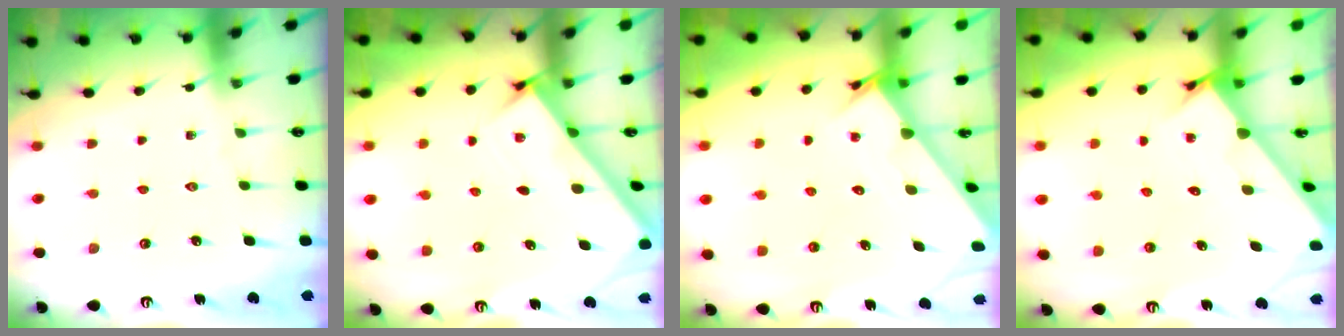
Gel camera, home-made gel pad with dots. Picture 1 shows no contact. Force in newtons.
{"total": 2.9, "press": 2.8, "slide": 0.4}
{"total": 2.9, "press": 2.9, "slide": 0.1}
{"total": 2.9, "press": 2.9, "slide": 0.2}